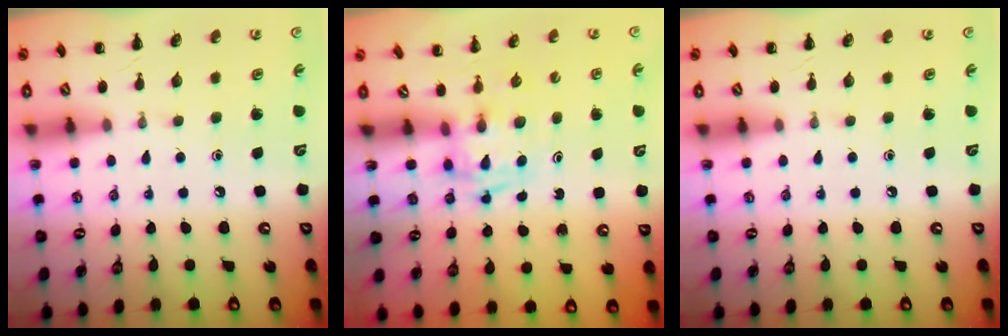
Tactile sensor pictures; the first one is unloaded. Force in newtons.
{"total": 2.9, "press": 2.9, "slide": 0.1}
{"total": 0.0}